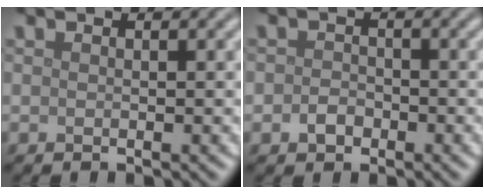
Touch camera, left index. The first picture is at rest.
{"total": 1.6, "force": [-0.7, 1.3, 0.6], "torque": [-0.008, 0.000, -0.017]}